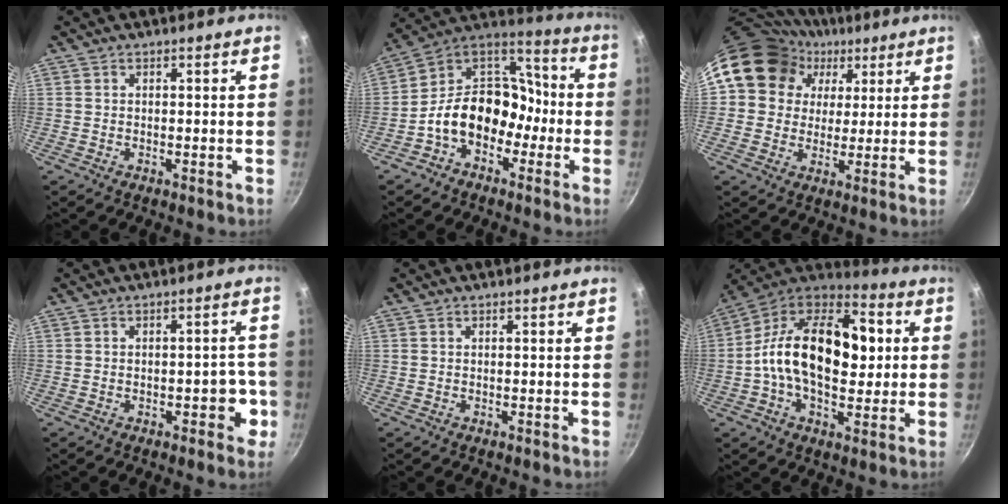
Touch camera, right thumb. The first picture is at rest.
{"total": 15.9, "force": [-5.3, 11.8, 9.2], "torque": [-0.093, 0.077, -0.114]}
{"total": 16.1, "force": [5.6, 13.7, 6.4], "torque": [-0.095, 0.014, 0.087]}
{"total": 5.2, "force": [-1.7, 2.9, 4.0], "torque": [-0.016, 0.020, -0.022]}
{"total": 0.0}
{"total": 23.6, "force": [1.2, 14.4, 18.7], "torque": [-0.289, 0.029, -0.005]}